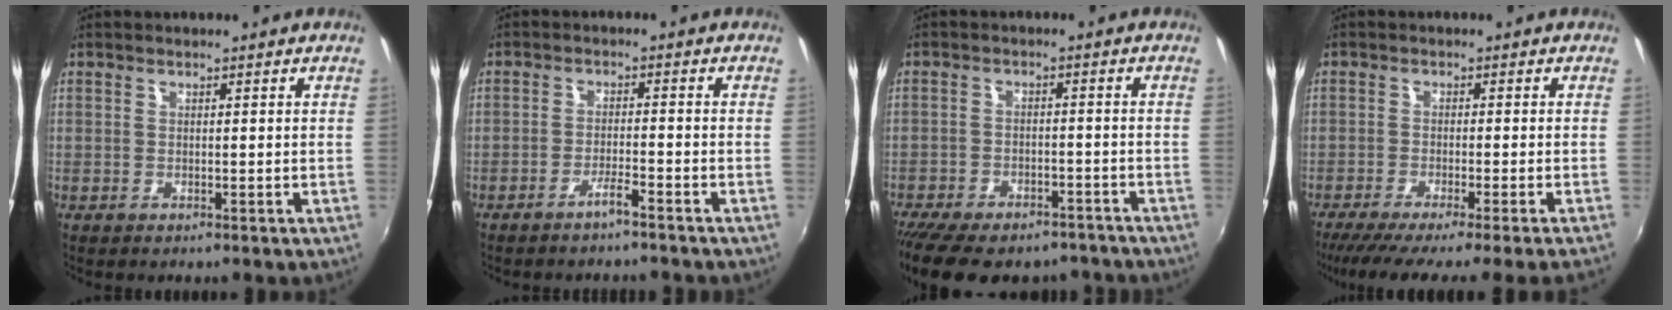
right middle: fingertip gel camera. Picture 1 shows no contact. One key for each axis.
{"total": 2.7, "fx": -2.4, "fy": 0.0, "fz": 1.3, "tx": -0.039, "ty": 0.002, "tz": -0.041}
{"total": 17.7, "fx": -14.2, "fy": 7.1, "fz": 7.7, "tx": -0.172, "ty": -0.018, "tz": -0.197}
{"total": 8.3, "fx": -7.0, "fy": -2.0, "fz": 3.9, "tx": -0.087, "ty": -0.038, "tz": -0.116}